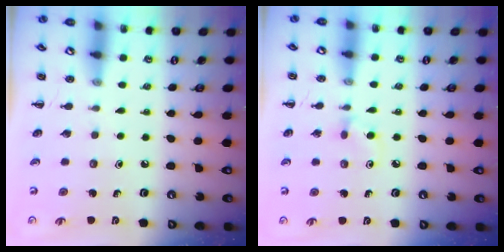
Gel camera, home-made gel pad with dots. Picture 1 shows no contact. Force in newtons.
{"total": 5.2, "press": 5.0, "slide": 1.4}